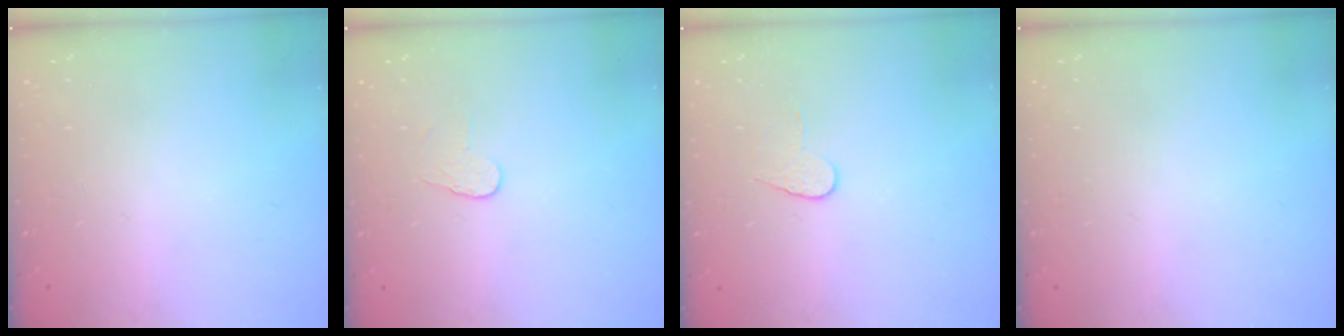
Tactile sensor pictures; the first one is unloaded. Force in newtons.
{"total": 3.7, "press": 3.7, "slide": 0.3}
{"total": 6.0, "press": 6.0, "slide": 0.5}
{"total": 0.0}